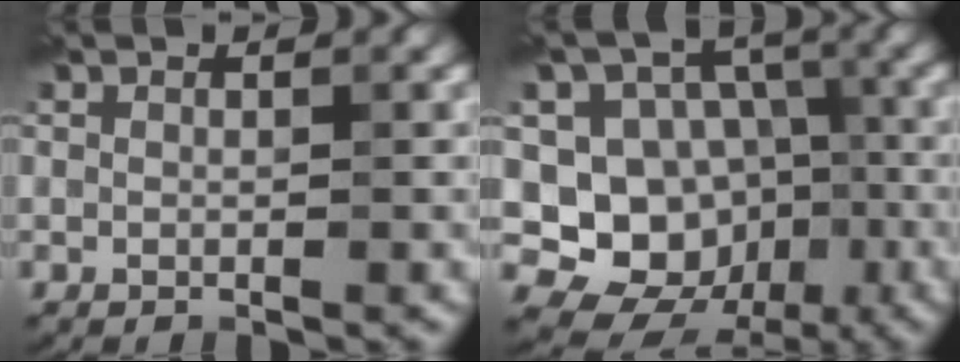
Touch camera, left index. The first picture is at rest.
{"total": 13.4, "force": [-3.4, 11.9, 5.2], "torque": [-0.109, 0.016, -0.064]}